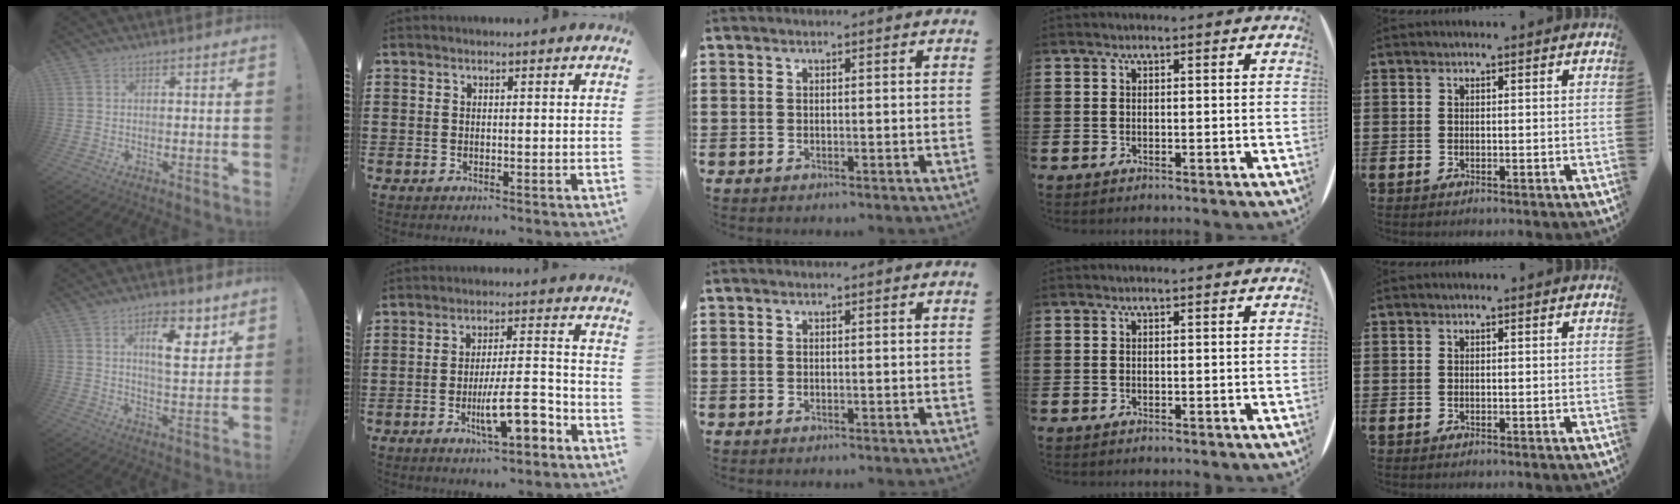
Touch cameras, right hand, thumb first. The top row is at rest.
{"thumb": {"total": 10.4, "force": [4.9, 3.4, 8.4], "torque": [-0.116, -0.020, 0.077]}, "index": {"total": 10.0, "force": [-4.2, 2.7, 8.7], "torque": [-0.157, -0.001, -0.071]}}